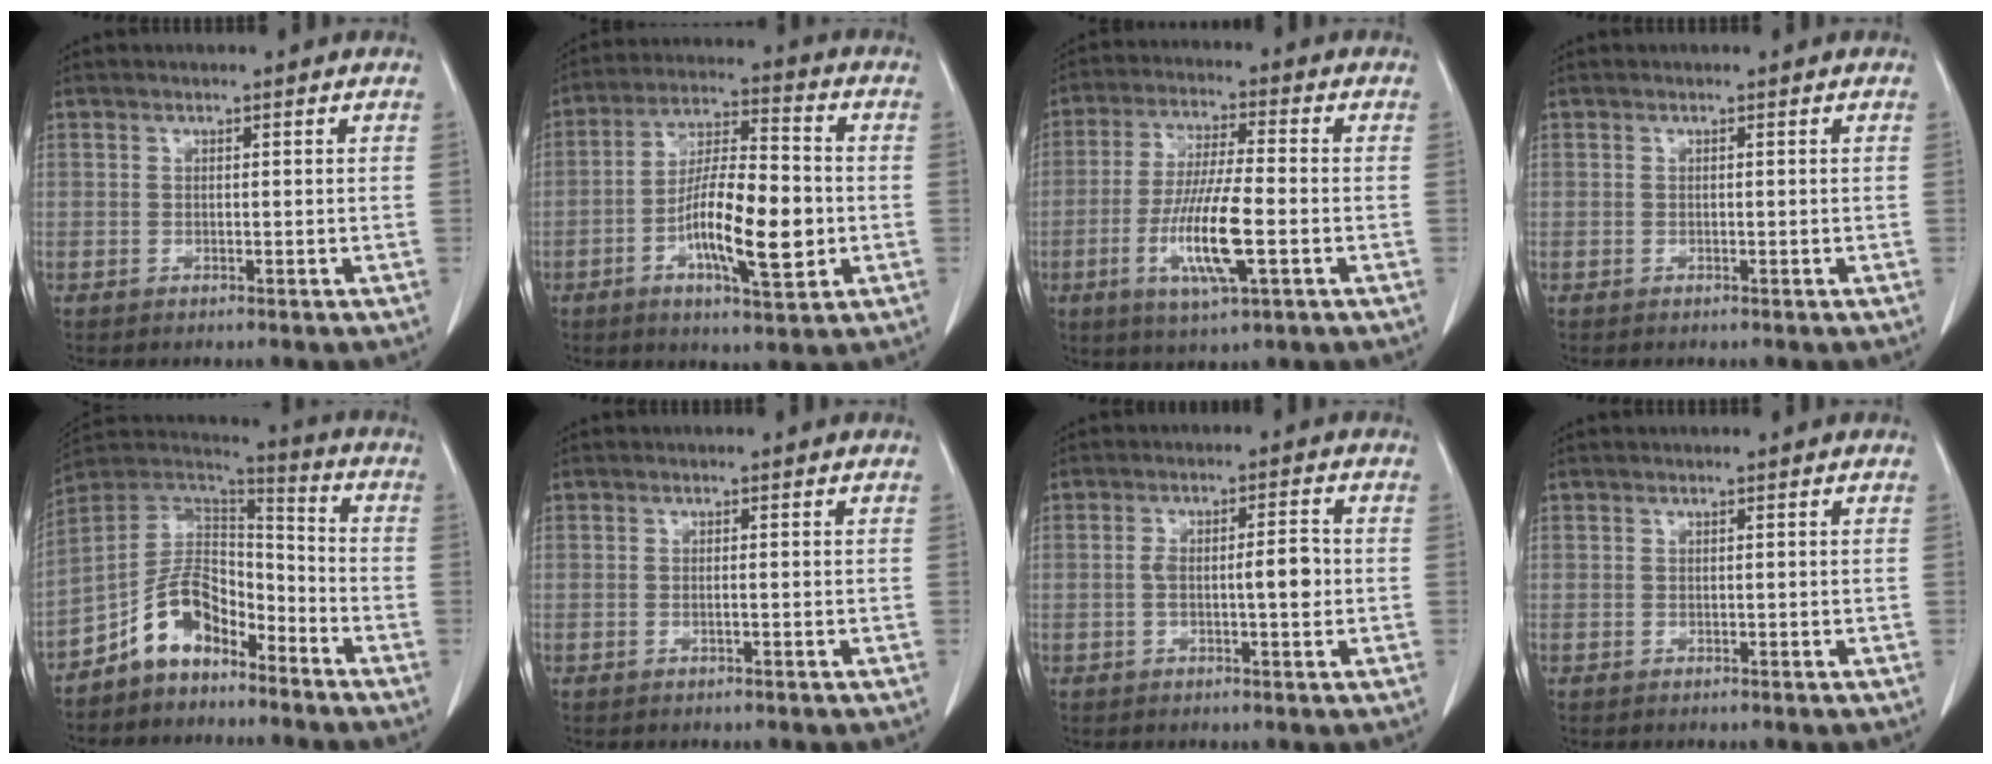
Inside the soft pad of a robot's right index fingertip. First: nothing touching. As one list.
[{"total": 13.5, "force": [-3.1, 3.3, 12.8], "torque": [-0.231, 0.000, -0.053]}, {"total": 11.3, "force": [-3.3, 1.2, 10.8], "torque": [-0.212, -0.015, -0.062]}, {"total": 0.0}, {"total": 10.5, "force": [-7.0, 5.5, 5.5], "torque": [-0.104, 0.040, -0.133]}, {"total": 0.6, "force": [-0.2, 0.0, 0.5], "torque": [-0.010, 0.000, -0.002]}, {"total": 5.1, "force": [-0.4, 1.3, 4.9], "torque": [-0.089, 0.014, -0.004]}, {"total": 0.0}]